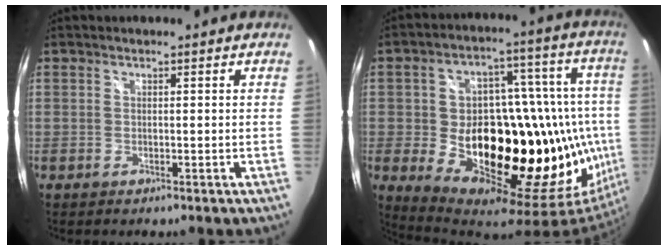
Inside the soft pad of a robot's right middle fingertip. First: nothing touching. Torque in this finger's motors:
{"motor_torque": [1.90, -0.24, 0.67, 0.21]}